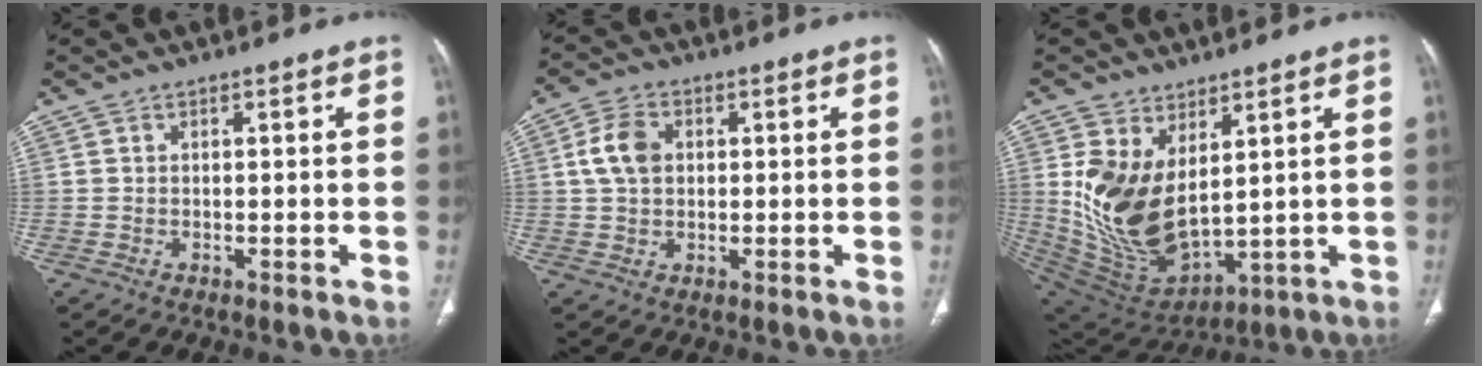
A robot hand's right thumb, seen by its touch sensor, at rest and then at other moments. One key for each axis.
{"total": 6.4, "fx": 1.2, "fy": 4.5, "fz": 4.4, "tx": -0.083, "ty": 0.008, "tz": 0.020}
{"total": 16.0, "fx": 4.3, "fy": 9.3, "fz": 12.3, "tx": -0.223, "ty": -0.037, "tz": 0.116}